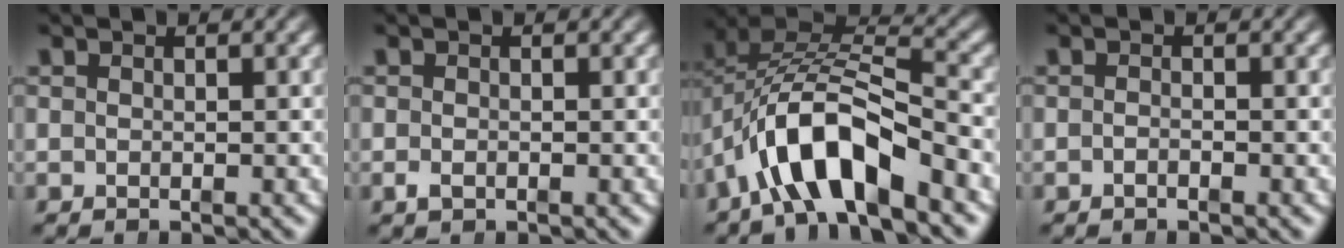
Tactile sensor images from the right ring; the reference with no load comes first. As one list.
[{"total": 0.8, "force": [-0.7, 0.2, 0.4], "torque": [-0.010, -0.006, -0.007]}, {"total": 8.4, "force": [-1.8, 5.6, 6.0], "torque": [-0.135, -0.021, -0.026]}, {"total": 0.7, "force": [-0.7, -0.1, 0.2], "torque": [-0.003, -0.002, -0.014]}]